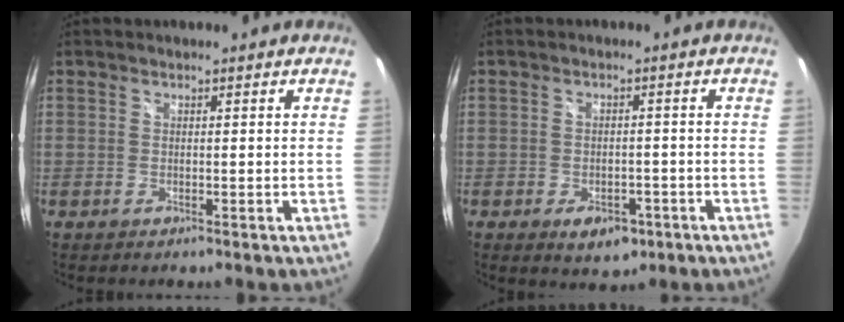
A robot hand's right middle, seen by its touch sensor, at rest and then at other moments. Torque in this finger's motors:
{"motor_torque": [0.72, -0.62, 0.06, 0.02]}